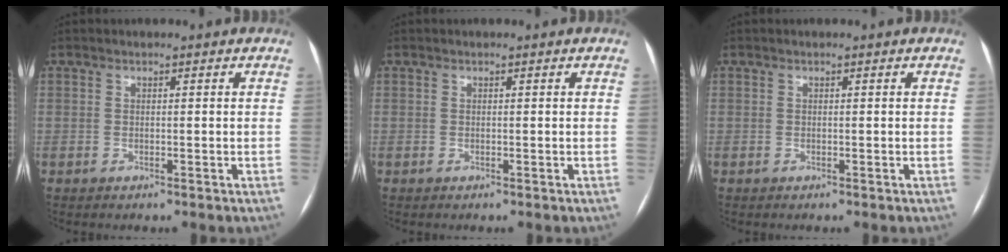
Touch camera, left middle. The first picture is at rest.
{"total": 0.0}
{"total": 0.0}